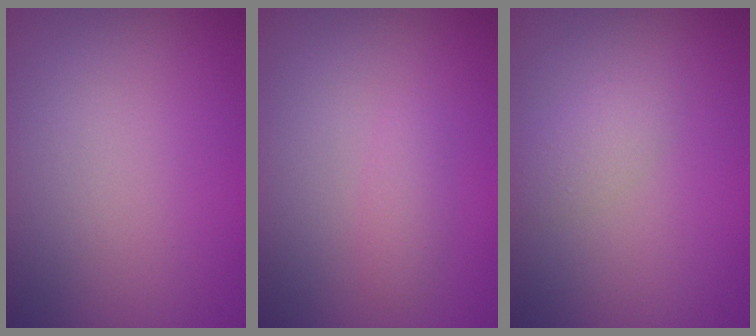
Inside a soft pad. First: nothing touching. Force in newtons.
{"total": 1.1, "press": 1.0, "slide": 0.1}
{"total": 1.5, "press": 1.5, "slide": 0.1}